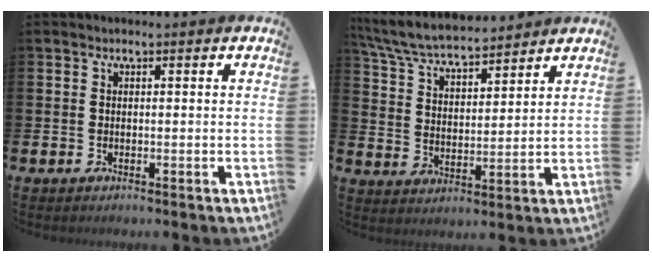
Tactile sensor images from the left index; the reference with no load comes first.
{"total": 6.8, "force": [6.5, 1.1, 1.7], "torque": [-0.063, -0.036, 0.115]}